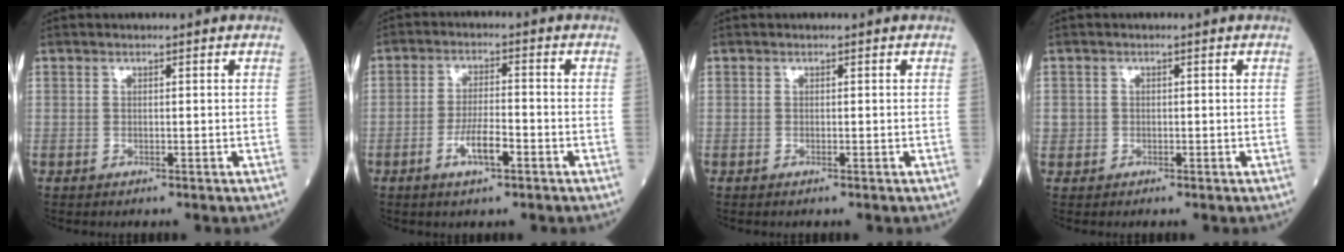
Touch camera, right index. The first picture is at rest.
{"total": 5.3, "force": [-2.4, 1.1, 4.6], "torque": [-0.089, -0.001, -0.045]}
{"total": 0.0}
{"total": 1.4, "force": [-0.1, 1.3, 0.2], "torque": [0.004, 0.004, -0.002]}